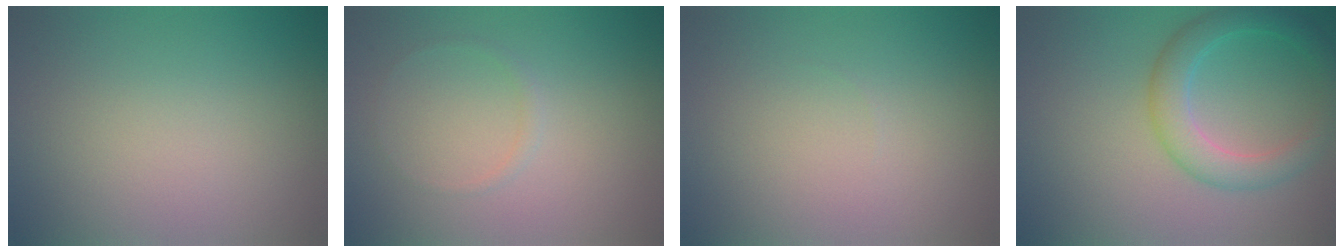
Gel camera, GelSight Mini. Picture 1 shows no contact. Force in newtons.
{"total": 0.7, "press": 0.7, "slide": 0.1}
{"total": 0.0}
{"total": 4.1, "press": 4.1, "slide": 0.2}